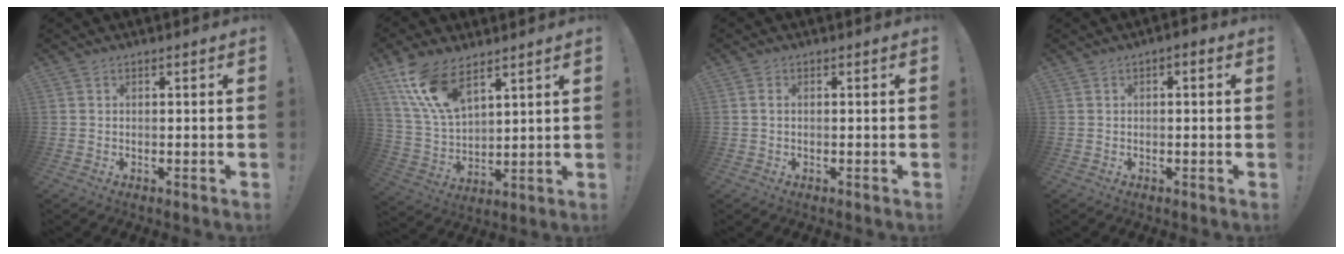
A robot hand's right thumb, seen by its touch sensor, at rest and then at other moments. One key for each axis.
{"total": 14.7, "fx": 9.5, "fy": 6.8, "fz": 9.0, "tx": -0.193, "ty": -0.049, "tz": 0.180}
{"total": 1.0, "fx": 0.2, "fy": 0.6, "fz": 0.8, "tx": -0.022, "ty": 0.005, "tz": 0.005}
{"total": 1.3, "fx": -0.4, "fy": 0.6, "fz": 1.1, "tx": -0.013, "ty": 0.003, "tz": -0.010}